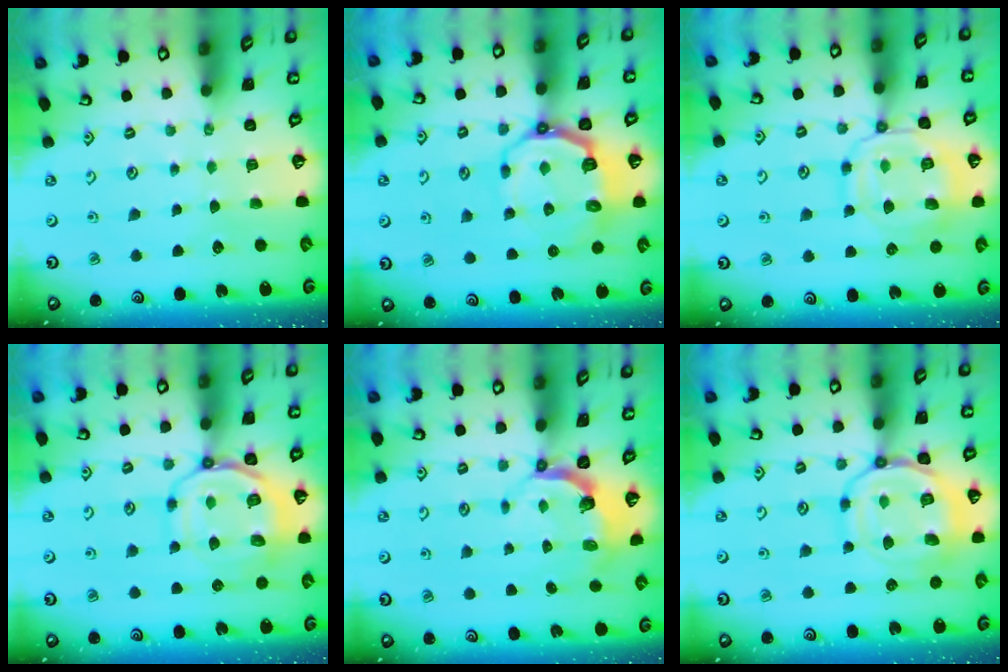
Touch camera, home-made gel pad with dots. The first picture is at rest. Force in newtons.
{"total": 9.1, "press": 8.1, "slide": 4.2}
{"total": 14.2, "press": 14.2, "slide": 1.2}
{"total": 11.9, "press": 11.7, "slide": 1.8}
{"total": 4.4, "press": 3.2, "slide": 3.0}
{"total": 15.7, "press": 15.6, "slide": 1.5}